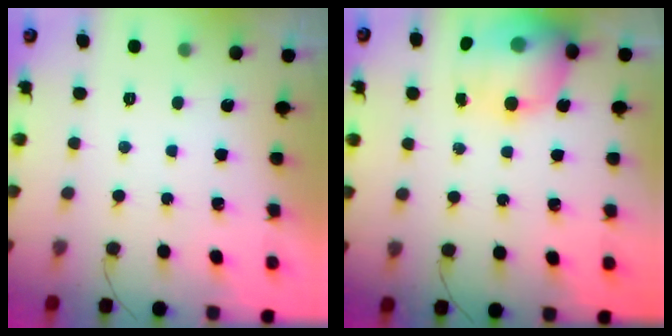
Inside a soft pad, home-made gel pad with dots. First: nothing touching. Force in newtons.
{"total": 16.4, "press": 15.9, "slide": 4.1}